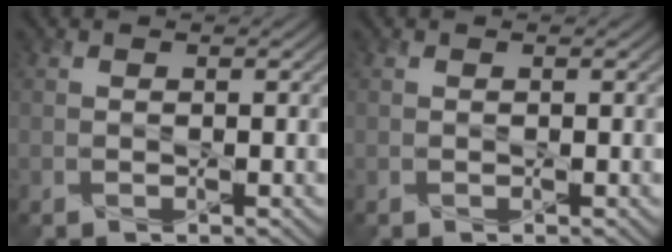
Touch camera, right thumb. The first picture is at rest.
{"total": 0.0}